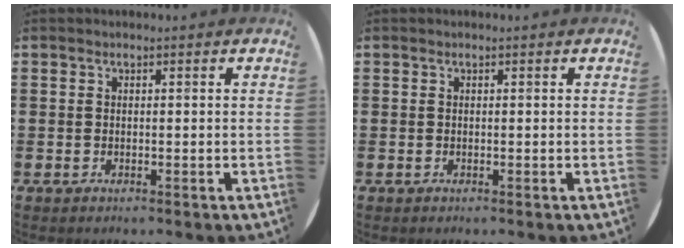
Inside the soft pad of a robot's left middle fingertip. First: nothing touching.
{"total": 0.0}